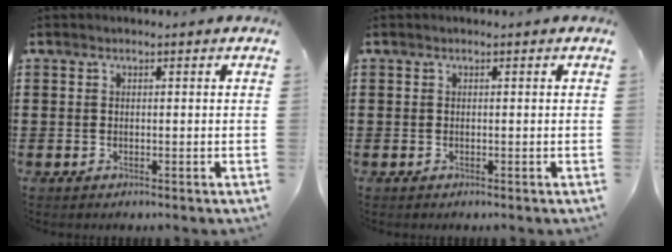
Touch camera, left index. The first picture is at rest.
{"total": 0.0}